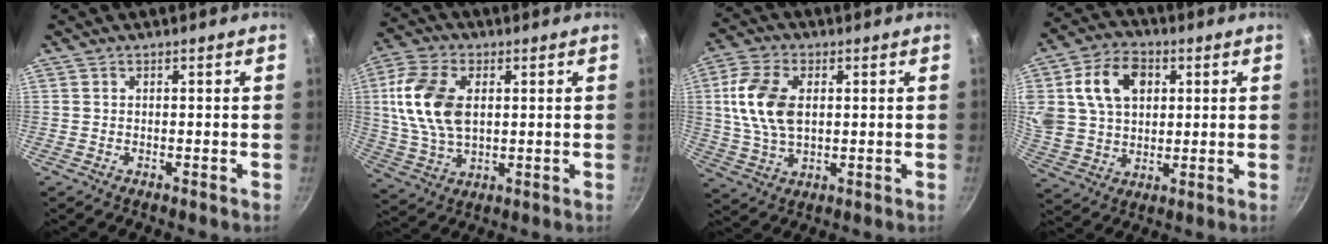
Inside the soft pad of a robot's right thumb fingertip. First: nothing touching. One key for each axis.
{"total": 14.4, "fx": 2.3, "fy": 8.9, "fz": 11.1, "tx": -0.208, "ty": -0.001, "tz": 0.043}
{"total": 12.1, "fx": 1.9, "fy": 7.4, "fz": 9.4, "tx": -0.175, "ty": 0.002, "tz": 0.033}
{"total": 15.7, "fx": 4.3, "fy": 11.6, "fz": 9.7, "tx": -0.161, "ty": 0.006, "tz": 0.078}